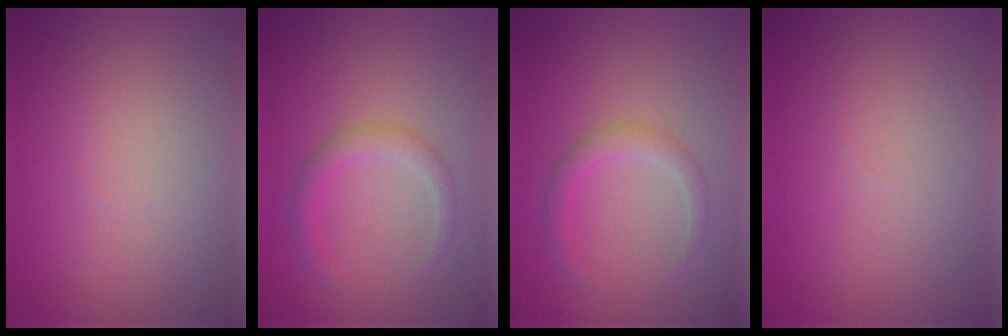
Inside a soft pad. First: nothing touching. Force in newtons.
{"total": 2.1, "press": 2.1, "slide": 0.0}
{"total": 2.1, "press": 2.1, "slide": 0.0}
{"total": 0.0}